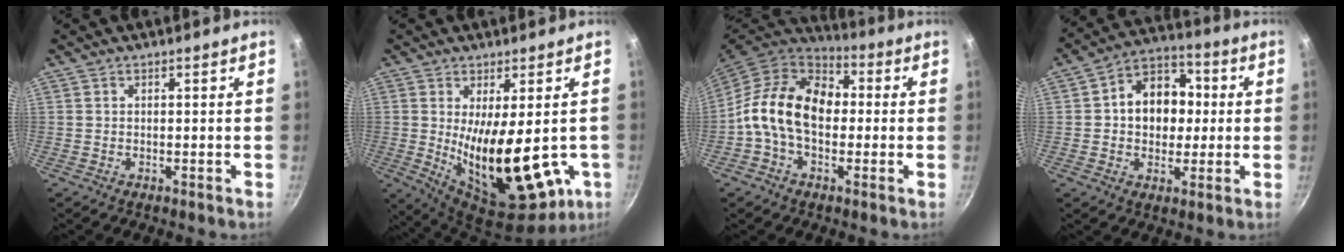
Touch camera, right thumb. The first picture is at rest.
{"total": 20.5, "force": [-2.4, 8.5, 18.5], "torque": [-0.268, -0.036, -0.010]}
{"total": 15.5, "force": [-0.1, 10.9, 11.1], "torque": [-0.153, 0.029, -0.026]}
{"total": 12.6, "force": [0.7, 9.9, 7.8], "torque": [-0.069, 0.023, -0.004]}